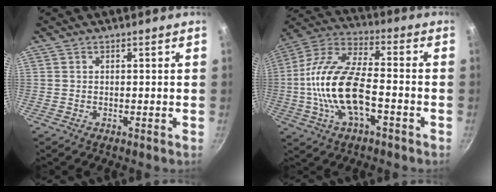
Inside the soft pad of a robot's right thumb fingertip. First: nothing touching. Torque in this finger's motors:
{"motor_torque": [0.02, 0.69, 1.78, -1.00, 0.68]}